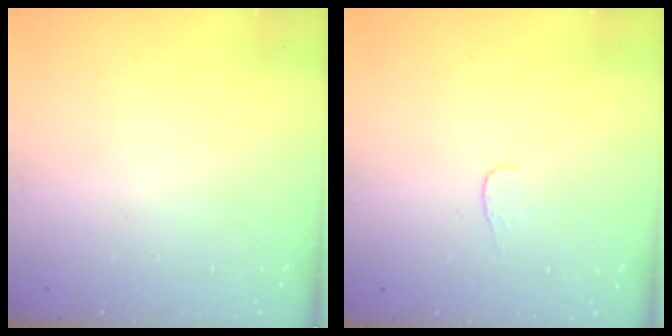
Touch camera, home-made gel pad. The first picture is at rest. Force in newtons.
{"total": 3.4, "press": 3.4, "slide": 0.4}